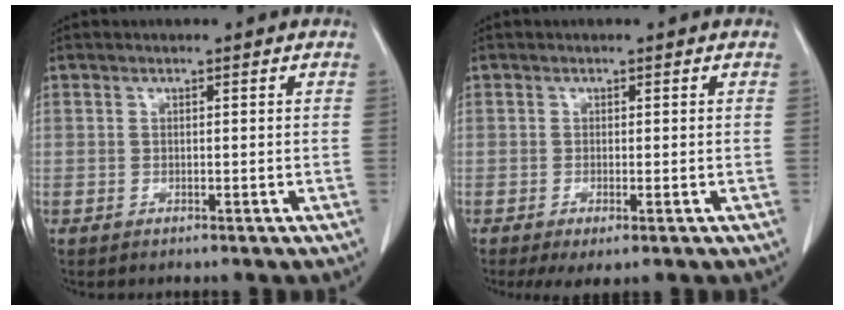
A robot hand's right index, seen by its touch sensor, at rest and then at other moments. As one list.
[{"total": 2.8, "force": [-1.4, 0.6, 2.4], "torque": [-0.037, -0.010, -0.020]}]